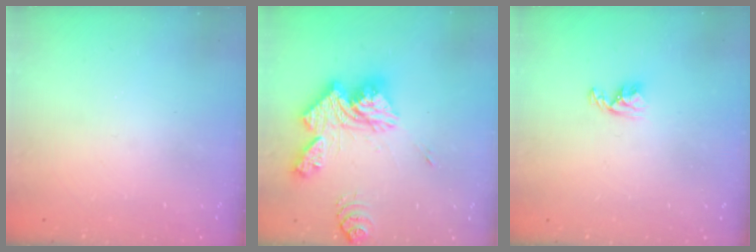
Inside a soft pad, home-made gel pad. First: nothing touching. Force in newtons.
{"total": 19.3, "press": 19.1, "slide": 2.0}
{"total": 4.3, "press": 4.2, "slide": 0.8}